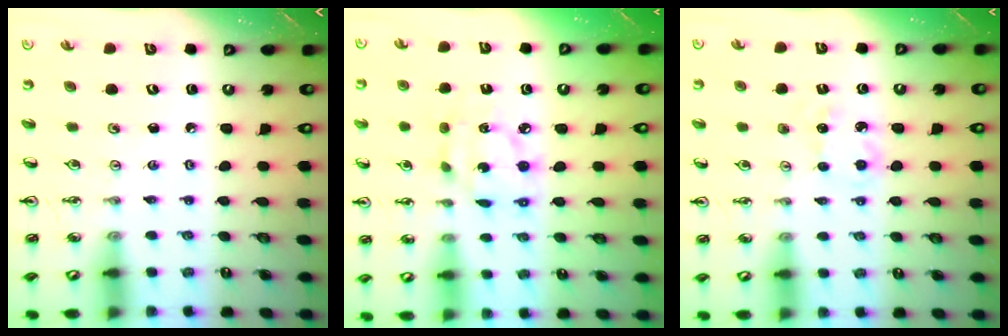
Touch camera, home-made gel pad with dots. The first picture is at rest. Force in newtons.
{"total": 9.5, "press": 9.5, "slide": 0.6}
{"total": 4.1, "press": 4.0, "slide": 0.6}